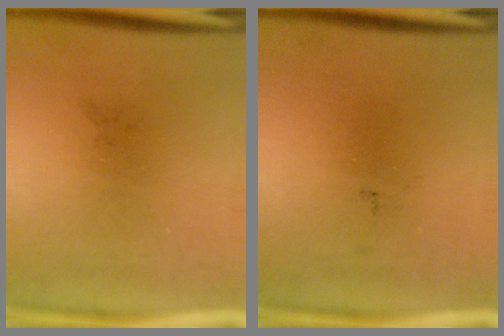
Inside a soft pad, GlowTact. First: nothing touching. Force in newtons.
{"total": 0.0}